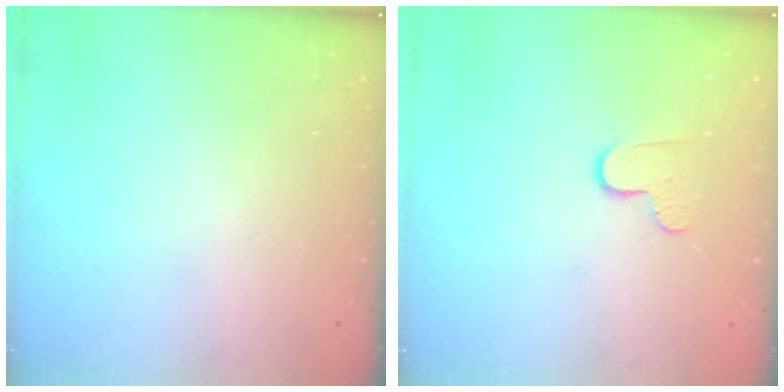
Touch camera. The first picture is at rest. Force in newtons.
{"total": 7.0, "press": 7.0, "slide": 0.6}